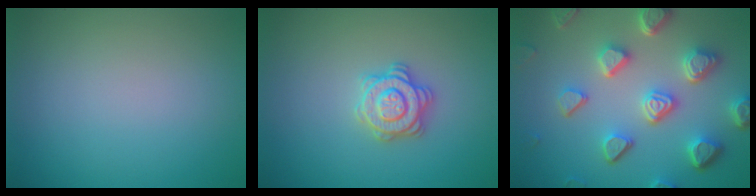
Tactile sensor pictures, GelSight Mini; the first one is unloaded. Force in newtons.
{"total": 2.8, "press": 2.8, "slide": 0.2}
{"total": 7.1, "press": 5.5, "slide": 4.4}